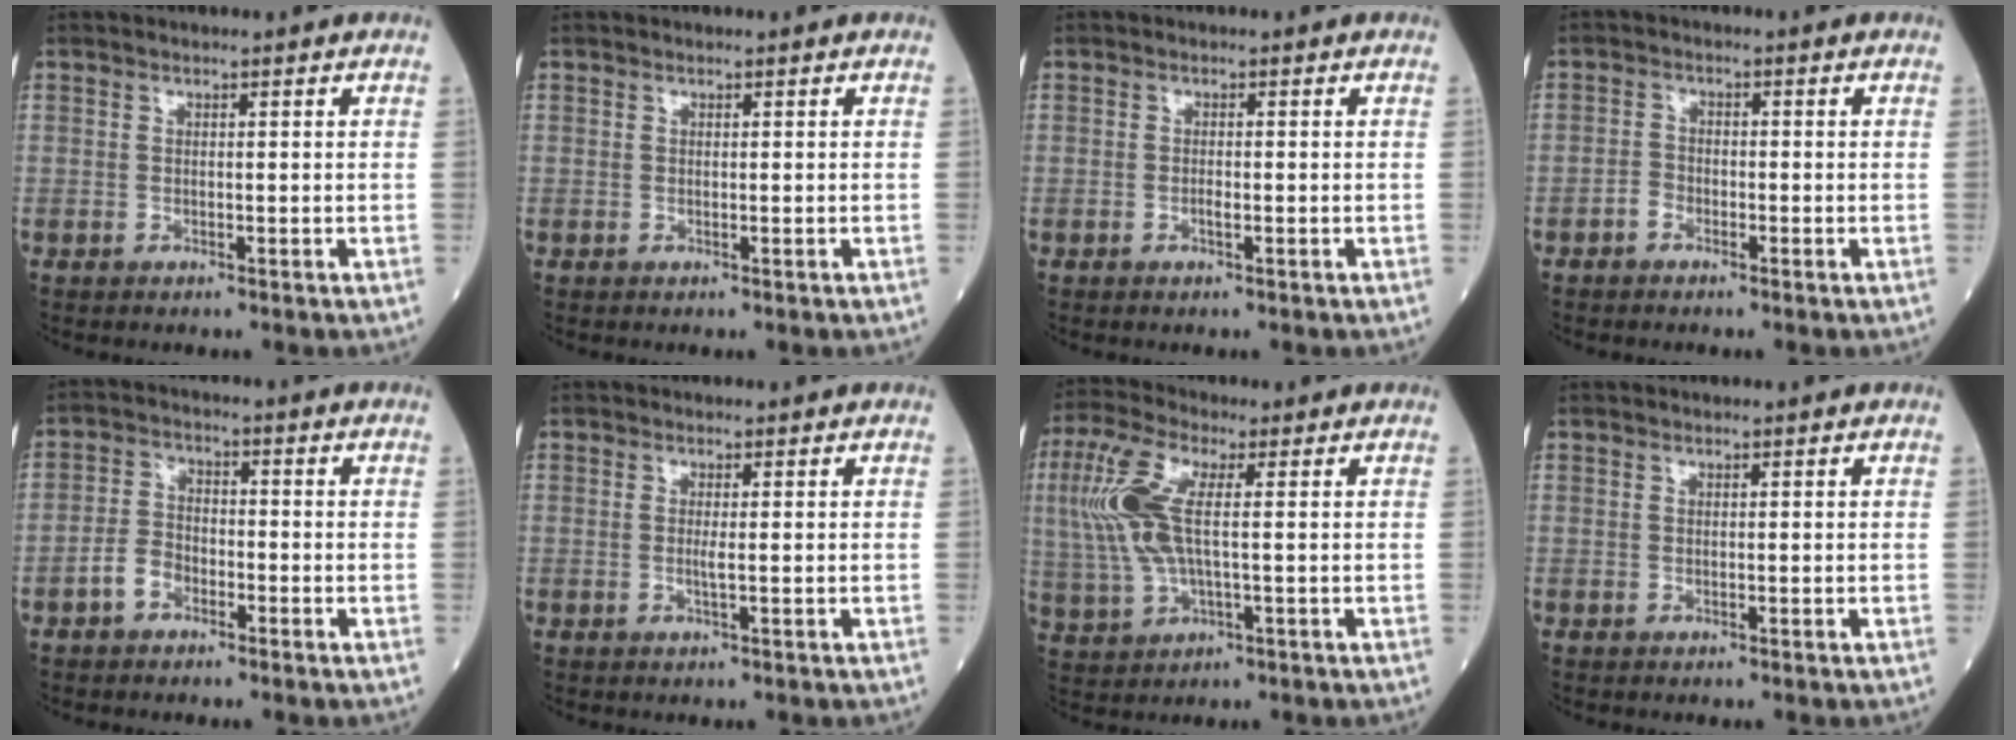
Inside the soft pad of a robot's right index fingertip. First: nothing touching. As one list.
[{"total": 0.0}, {"total": 0.9, "force": [-0.3, 0.2, 0.8], "torque": [-0.018, 0.001, -0.005]}, {"total": 1.8, "force": [-1.1, 1.2, 0.7], "torque": [-0.008, 0.006, -0.025]}, {"total": 4.3, "force": [-2.3, 2.7, 2.4], "torque": [-0.050, 0.011, -0.048]}, {"total": 1.3, "force": [-0.1, -0.1, 1.3], "torque": [-0.029, -0.002, -0.004]}, {"total": 10.6, "force": [1.5, 3.6, 9.8], "torque": [-0.246, 0.013, 0.030]}, {"total": 0.0}]